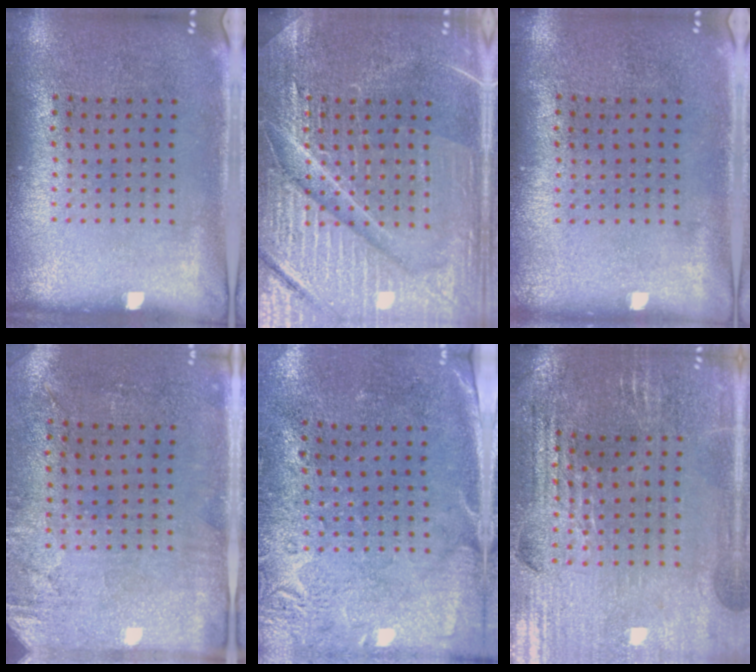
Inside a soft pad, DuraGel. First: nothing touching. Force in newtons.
{"total": 7.5, "press": 7.5, "slide": 1.0}
{"total": 0.0}
{"total": 2.9, "press": 2.4, "slide": 1.7}
{"total": 2.7, "press": 2.2, "slide": 1.5}
{"total": 2.7, "press": 2.7, "slide": 0.5}